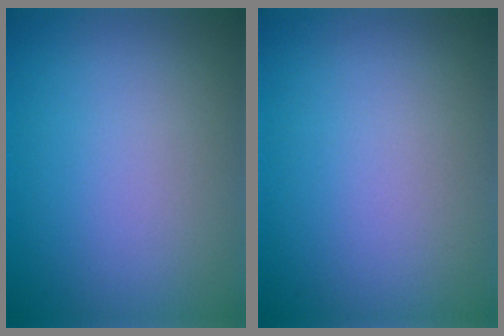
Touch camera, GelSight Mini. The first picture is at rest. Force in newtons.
{"total": 0.0}